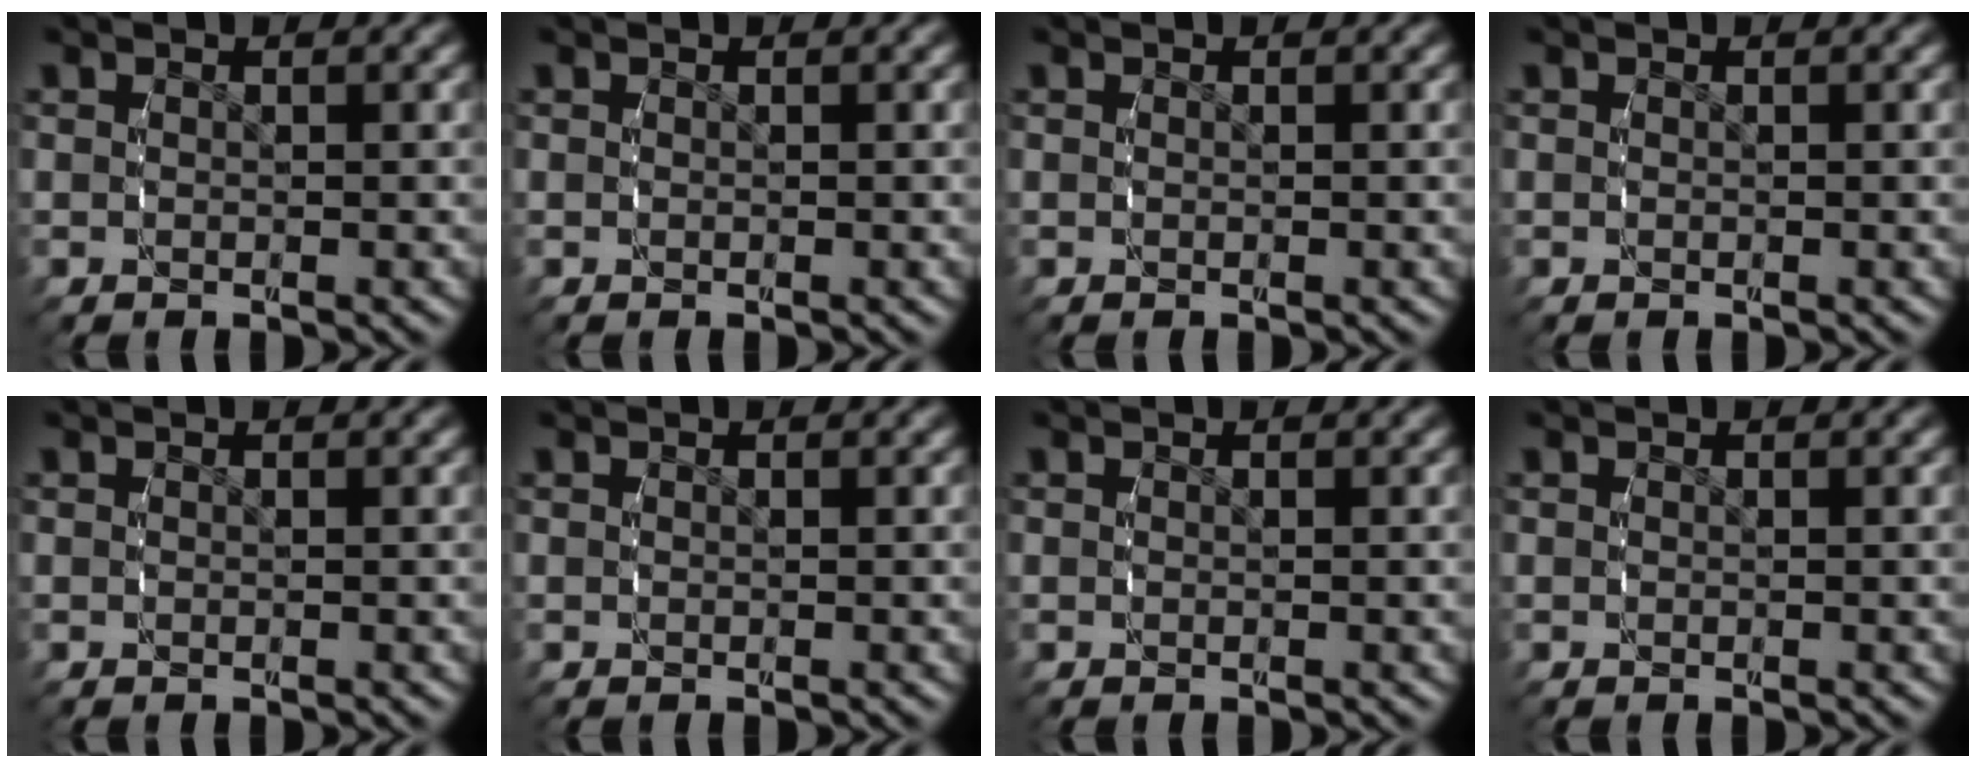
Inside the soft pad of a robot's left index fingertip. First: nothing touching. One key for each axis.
{"total": 0.0}
{"total": 0.0}
{"total": 0.0}
{"total": 0.0}
{"total": 0.0}
{"total": 0.0}
{"total": 0.0}